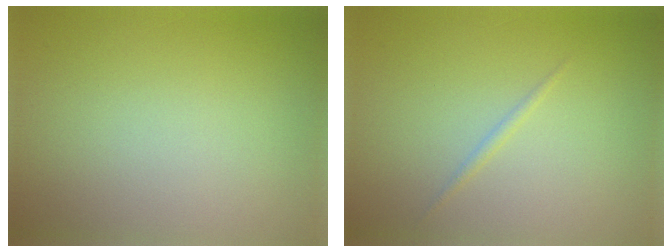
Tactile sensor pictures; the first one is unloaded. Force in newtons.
{"total": 0.6, "press": 0.6, "slide": 0.0}